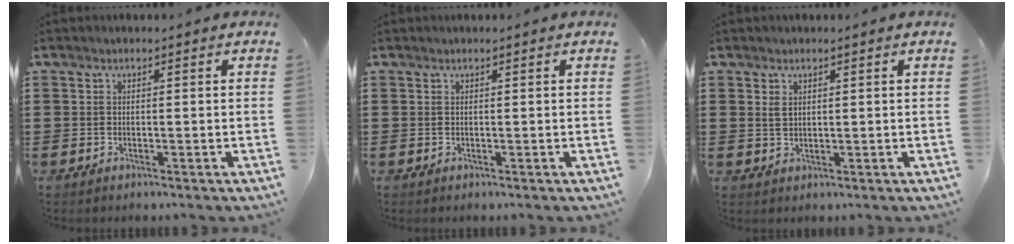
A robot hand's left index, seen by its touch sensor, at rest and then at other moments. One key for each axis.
{"total": 0.0}
{"total": 1.4, "fx": 0.7, "fy": 0.8, "fz": 1.0, "tx": -0.023, "ty": 0.003, "tz": 0.014}